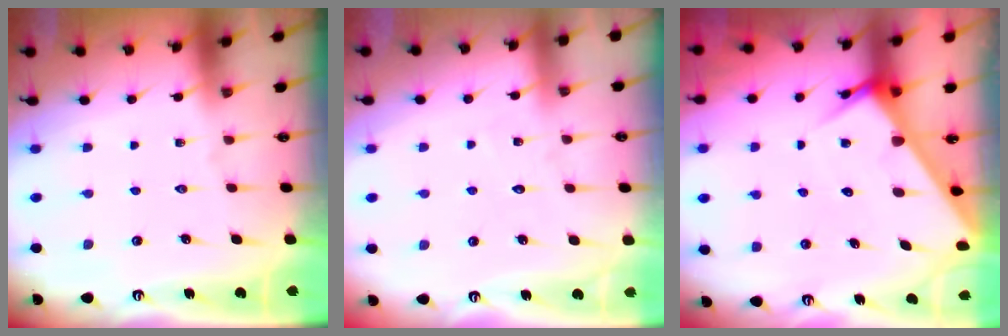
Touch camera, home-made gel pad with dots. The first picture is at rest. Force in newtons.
{"total": 3.4, "press": 3.4, "slide": 0.3}
{"total": 4.7, "press": 4.7, "slide": 0.3}